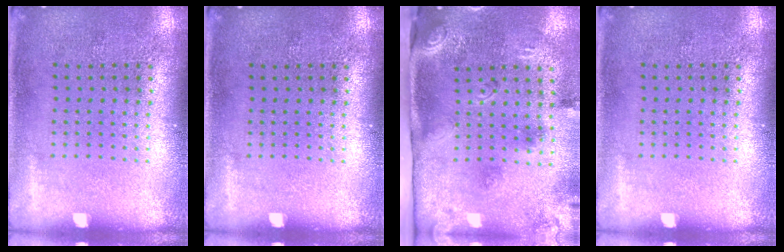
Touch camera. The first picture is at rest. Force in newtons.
{"total": 0.0}
{"total": 3.0, "press": 1.9, "slide": 2.3}
{"total": 0.0}